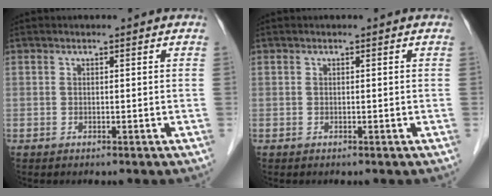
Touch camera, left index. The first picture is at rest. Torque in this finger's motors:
{"motor_torque": [0.00, 0.01, 0.00, 0.00]}